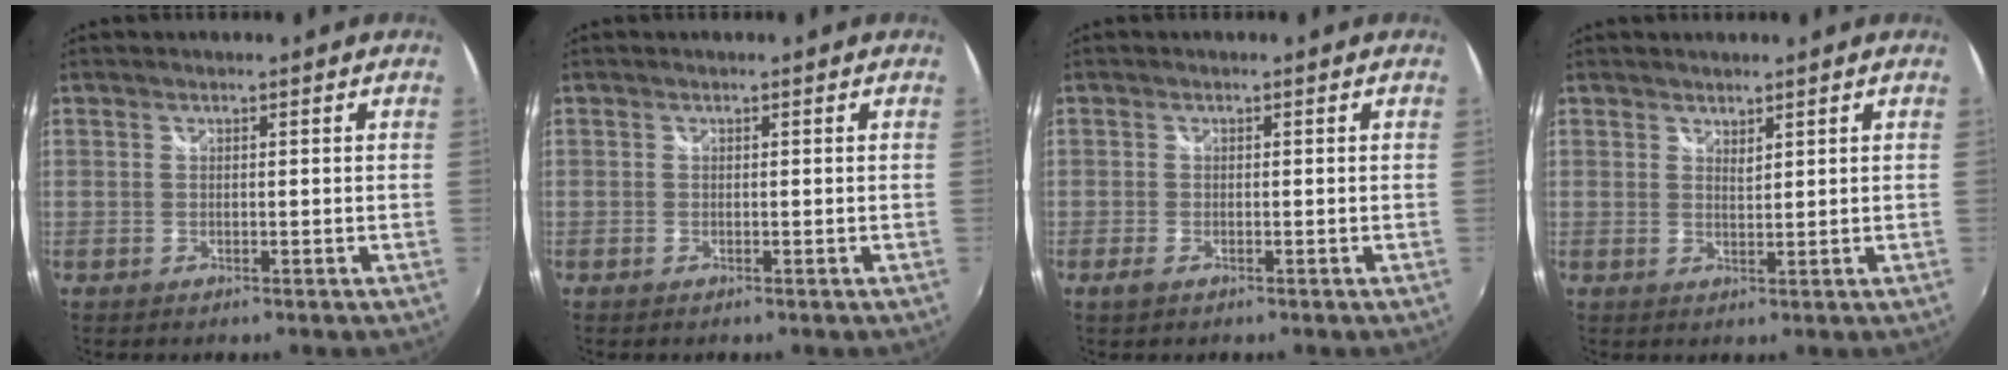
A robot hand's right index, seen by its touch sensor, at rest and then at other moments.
{"total": 0.0}
{"total": 1.7, "force": [-1.2, 0.7, 1.0], "torque": [-0.021, -0.005, -0.023]}
{"total": 1.3, "force": [1.2, 0.3, 0.4], "torque": [-0.004, -0.001, 0.021]}